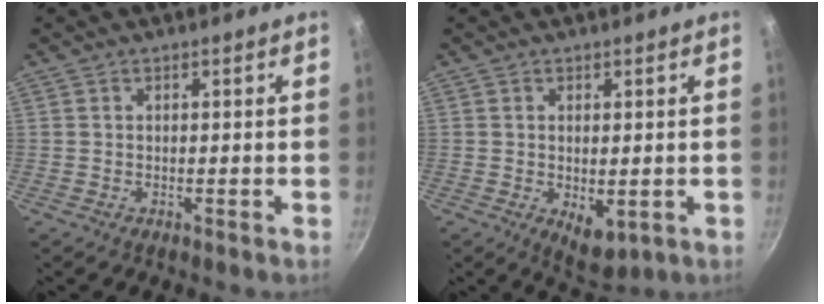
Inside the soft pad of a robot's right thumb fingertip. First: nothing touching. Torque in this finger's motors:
{"motor_torque": [-0.30, 0.34, 0.71, -0.26, 0.02]}